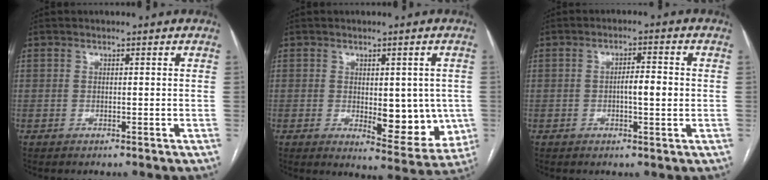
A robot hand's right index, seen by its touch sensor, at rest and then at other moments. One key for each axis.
{"total": 10.0, "fx": -1.0, "fy": 4.5, "fz": 8.9, "tx": -0.098, "ty": -0.011, "tz": 0.000}
{"total": 3.9, "fx": -0.3, "fy": 0.7, "fz": 3.8, "tx": -0.063, "ty": 0.003, "tz": -0.005}